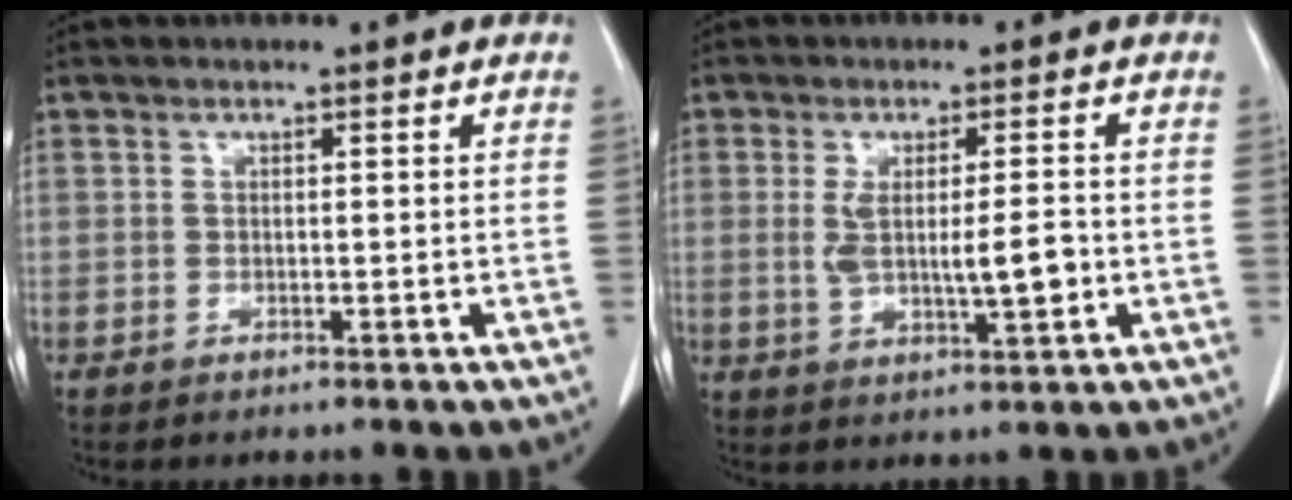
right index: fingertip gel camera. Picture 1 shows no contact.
{"total": 7.6, "force": [-0.6, 2.0, 7.3], "torque": [-0.132, 0.000, 0.000]}